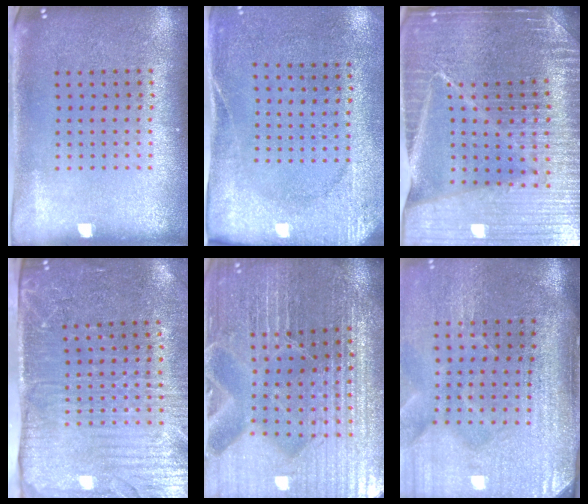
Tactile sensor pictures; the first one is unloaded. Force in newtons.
{"total": 2.6, "press": 2.0, "slide": 1.6}
{"total": 5.5, "press": 5.0, "slide": 2.3}
{"total": 4.3, "press": 3.6, "slide": 2.3}
{"total": 5.1, "press": 4.9, "slide": 1.5}
{"total": 4.9, "press": 4.1, "slide": 2.7}